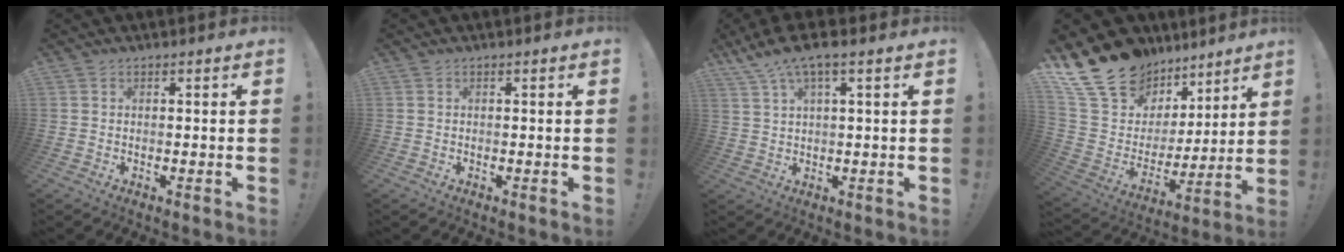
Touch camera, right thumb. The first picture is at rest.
{"total": 0.0}
{"total": 7.0, "force": [4.6, 1.1, 5.3], "torque": [-0.105, -0.017, 0.085]}
{"total": 17.7, "force": [13.3, 10.5, 5.2], "torque": [-0.093, -0.099, 0.266]}